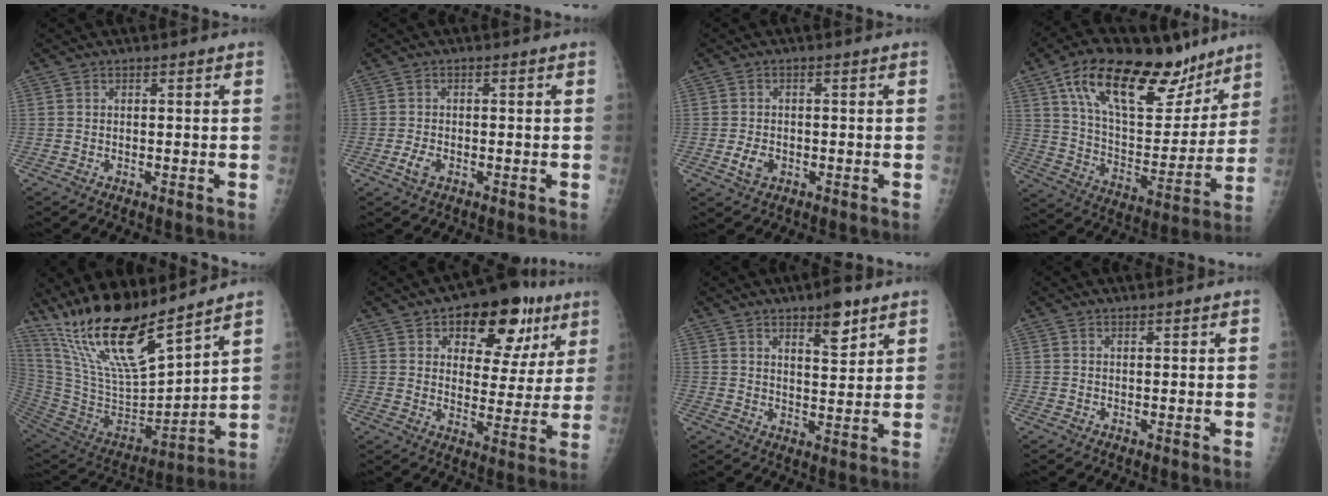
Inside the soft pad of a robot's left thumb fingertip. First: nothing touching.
{"total": 2.2, "force": [-1.0, 1.2, 1.6], "torque": [-0.035, 0.004, -0.019]}
{"total": 3.1, "force": [-1.0, 2.2, 2.0], "torque": [-0.033, 0.002, -0.015]}
{"total": 26.6, "force": [16.2, 11.7, 17.4], "torque": [-0.240, -0.038, 0.269]}
{"total": 21.3, "force": [16.4, 4.4, 12.8], "torque": [-0.214, -0.085, 0.321]}
{"total": 17.5, "force": [8.9, 9.7, 11.6], "torque": [-0.096, -0.021, 0.124]}
{"total": 7.0, "force": [4.5, 2.2, 4.9], "torque": [-0.059, -0.029, 0.067]}
{"total": 0.0}